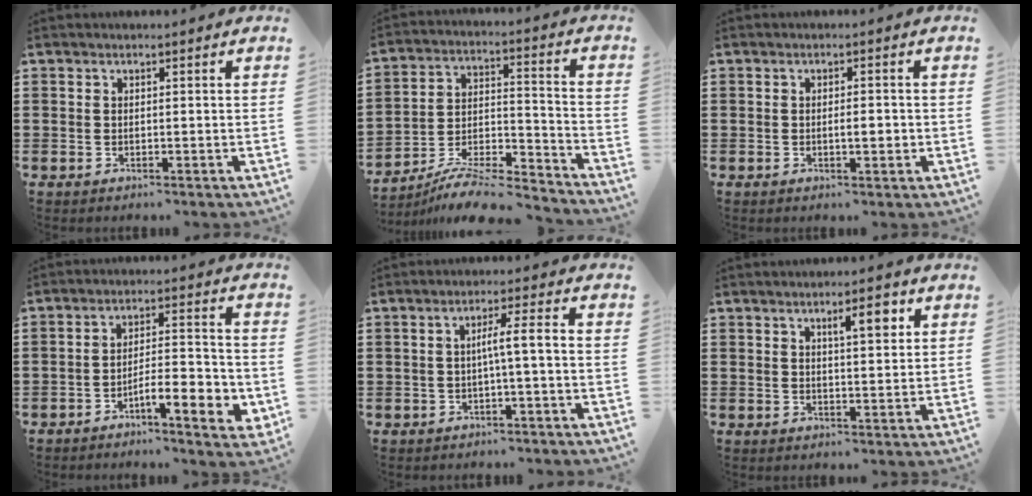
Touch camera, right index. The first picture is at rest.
{"total": 8.9, "force": [-8.1, 1.4, 3.3], "torque": [-0.057, 0.013, -0.161]}
{"total": 1.4, "force": [-0.3, 0.5, 1.3], "torque": [-0.025, 0.000, -0.004]}
{"total": 6.8, "force": [-3.6, 1.6, 5.6], "torque": [-0.082, 0.001, -0.064]}
{"total": 3.7, "force": [-0.9, 0.0, 3.6], "torque": [-0.067, 0.000, -0.021]}
{"total": 4.2, "force": [1.9, 1.2, 3.6], "torque": [-0.051, -0.001, 0.025]}